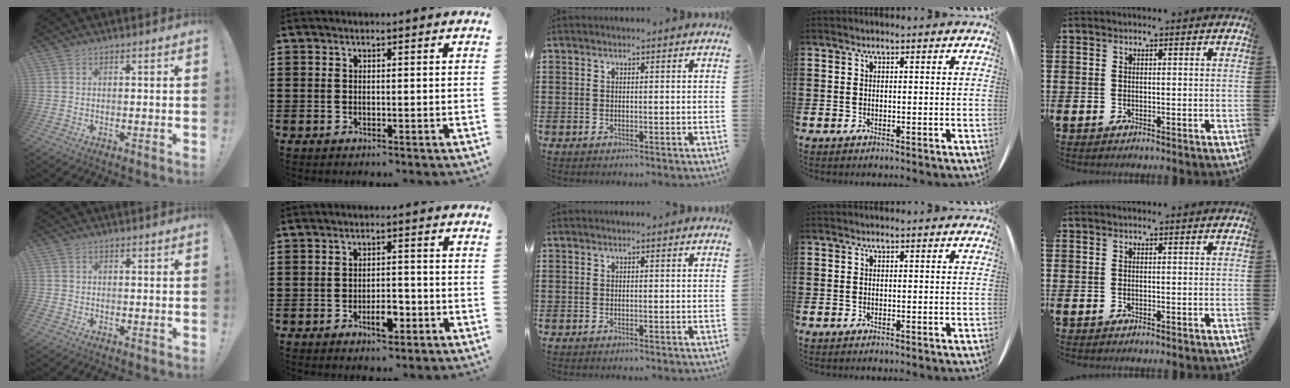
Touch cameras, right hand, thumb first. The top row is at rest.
{"thumb": {"total": 1.2, "force": [-0.8, 0.8, 0.2], "torque": [-0.008, 0.006, -0.015]}, "index": {"total": 4.4, "force": [-1.9, 1.9, 3.4], "torque": [-0.057, 0.007, -0.034]}}